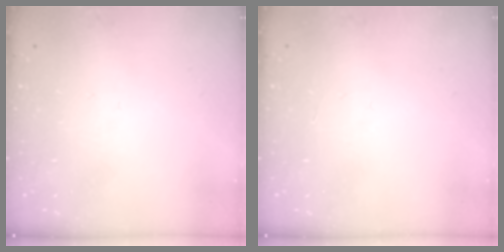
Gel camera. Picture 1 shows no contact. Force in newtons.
{"total": 0.0}